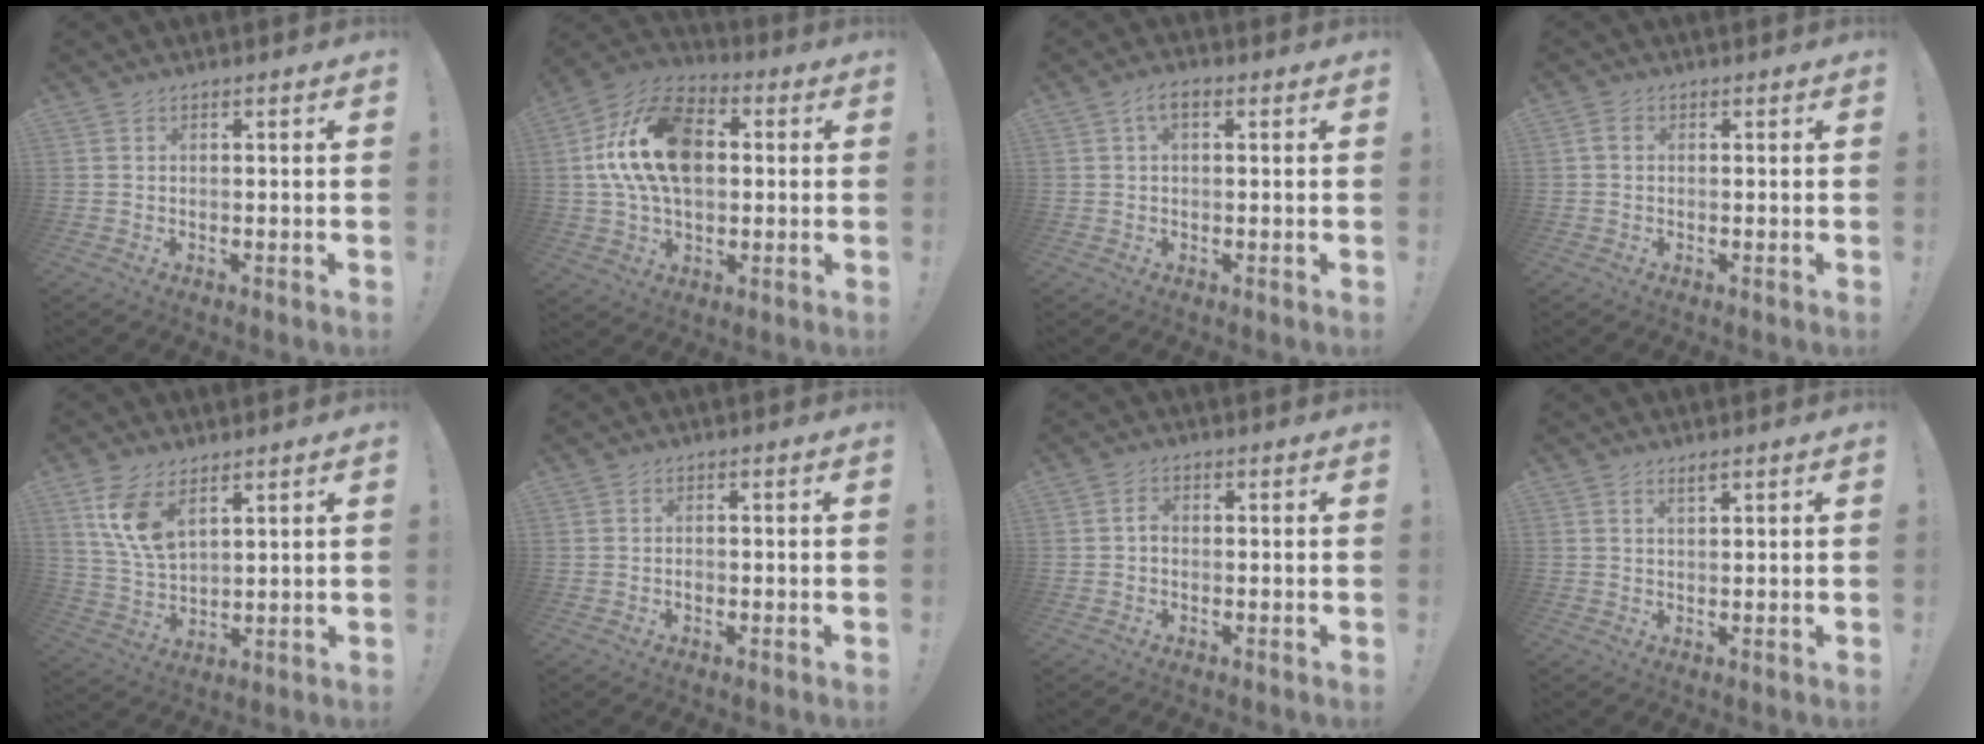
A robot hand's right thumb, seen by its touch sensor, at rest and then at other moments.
{"total": 20.3, "force": [3.1, 13.2, 15.1], "torque": [-0.269, 0.012, 0.058]}
{"total": 3.5, "force": [1.0, 1.7, 2.9], "torque": [-0.054, 0.007, 0.017]}
{"total": 1.9, "force": [0.2, 1.5, 1.2], "torque": [-0.019, 0.003, 0.002]}
{"total": 10.6, "force": [5.9, 5.3, 7.0], "torque": [-0.135, -0.019, 0.111]}
{"total": 1.1, "force": [-0.7, 0.7, 0.4], "torque": [-0.005, 0.002, -0.013]}
{"total": 1.7, "force": [-0.6, 1.2, 1.0], "torque": [-0.026, 0.010, -0.011]}
{"total": 1.7, "force": [1.3, 0.5, 1.0], "torque": [-0.016, -0.004, 0.023]}